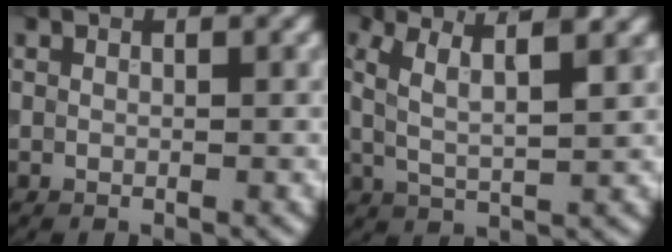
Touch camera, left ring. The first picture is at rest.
{"total": 4.6, "force": [1.8, 1.1, 4.0], "torque": [-0.081, 0.006, 0.031]}